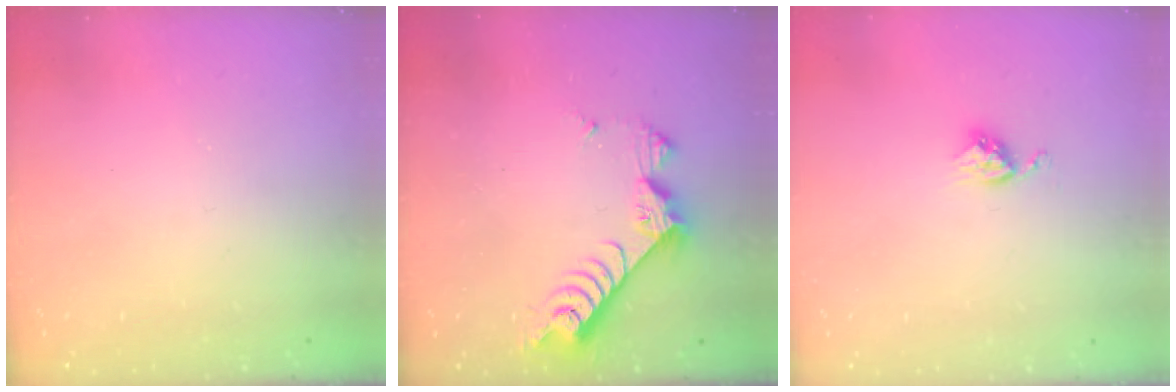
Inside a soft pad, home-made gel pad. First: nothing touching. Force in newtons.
{"total": 7.7, "press": 7.6, "slide": 1.2}
{"total": 3.9, "press": 3.9, "slide": 0.4}